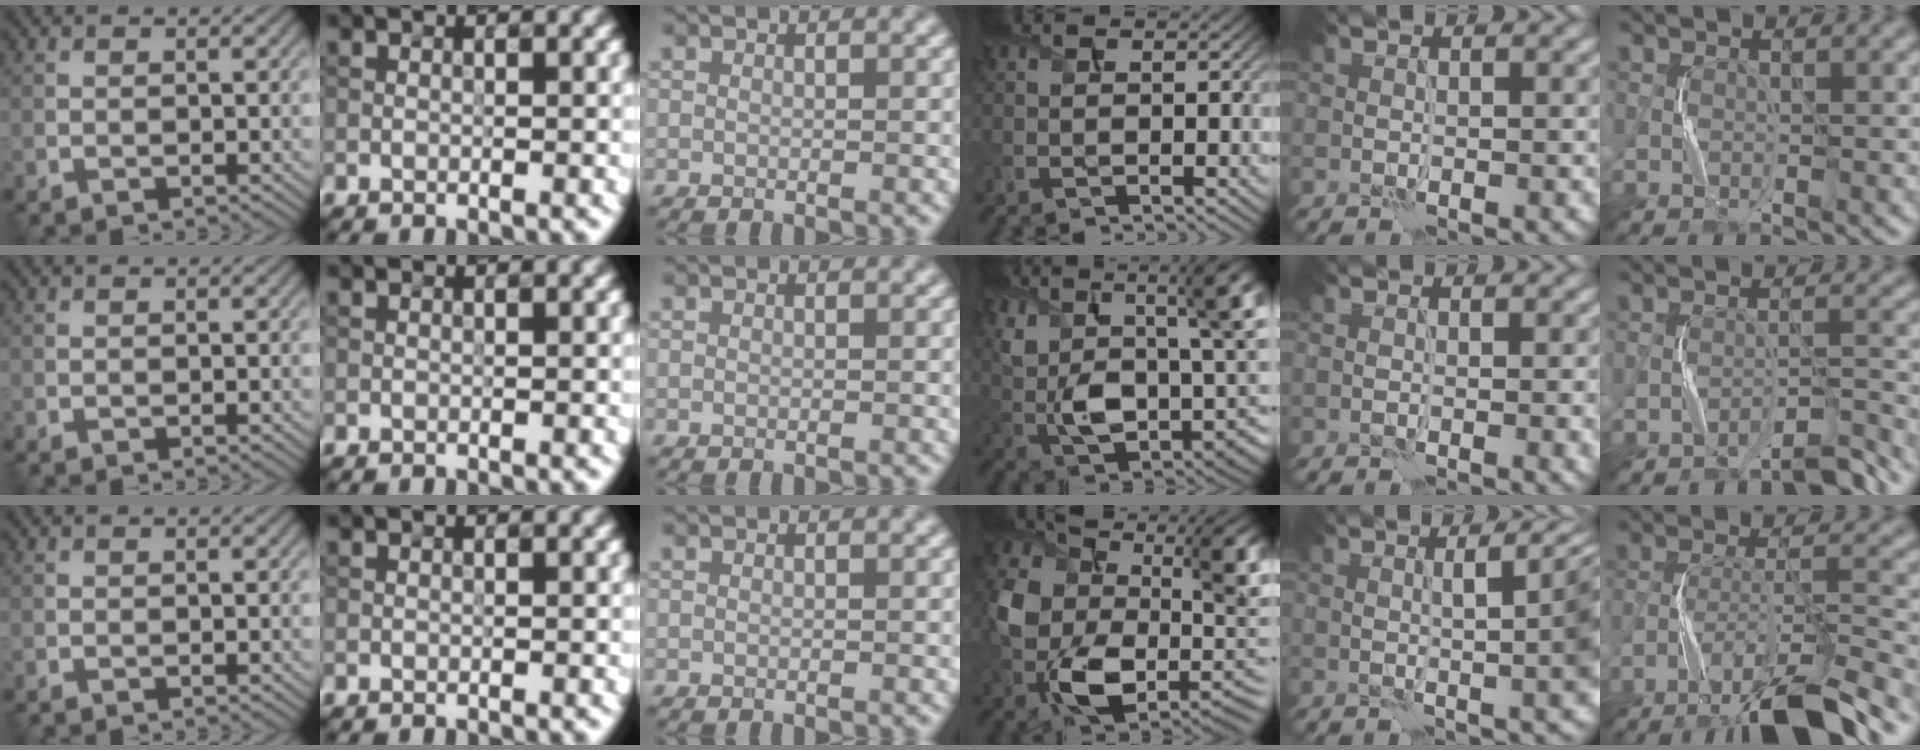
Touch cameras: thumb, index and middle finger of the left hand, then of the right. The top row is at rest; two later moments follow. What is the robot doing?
{"motion": "squeeze", "object": "stress ball aka squeeze ball"}